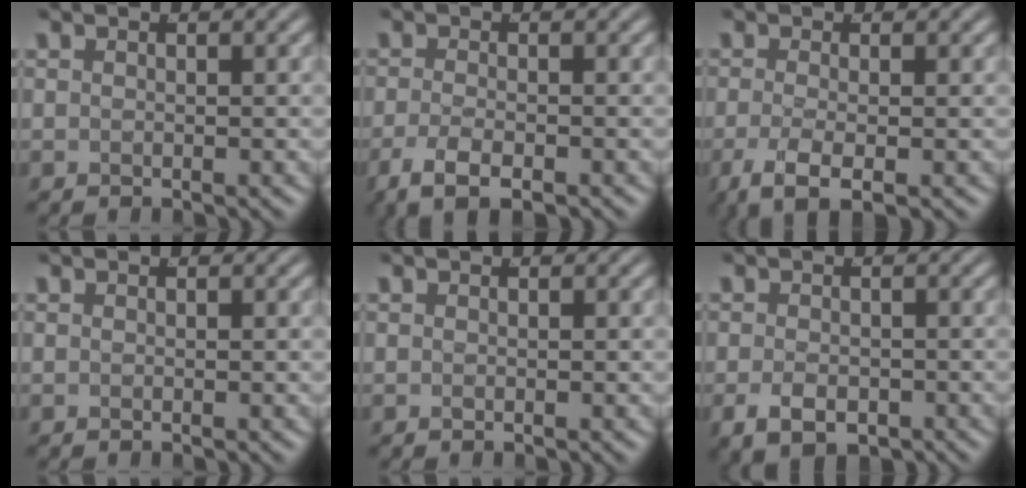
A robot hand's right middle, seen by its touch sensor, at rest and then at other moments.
{"total": 3.6, "force": [-2.3, 1.2, 2.4], "torque": [-0.052, -0.014, -0.030]}
{"total": 4.3, "force": [-2.5, 1.4, 3.2], "torque": [-0.076, -0.029, -0.025]}
{"total": 0.0}
{"total": 0.0}
{"total": 3.5, "force": [-2.0, 2.0, 2.0], "torque": [-0.032, -0.021, -0.021]}